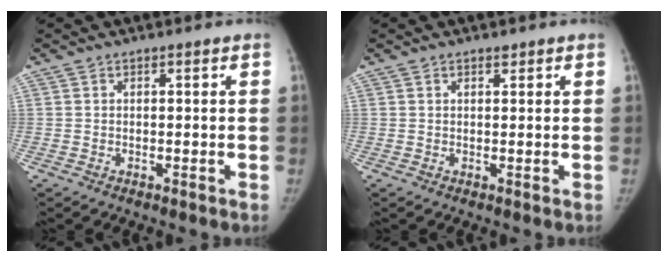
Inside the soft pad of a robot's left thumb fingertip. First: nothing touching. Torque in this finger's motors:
{"motor_torque": [0.31, 0.01, -0.13, 0.18, 0.05]}